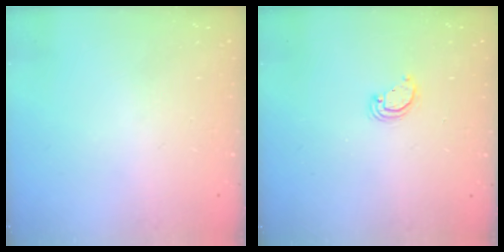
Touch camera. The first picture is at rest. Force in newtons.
{"total": 3.3, "press": 3.3, "slide": 0.2}